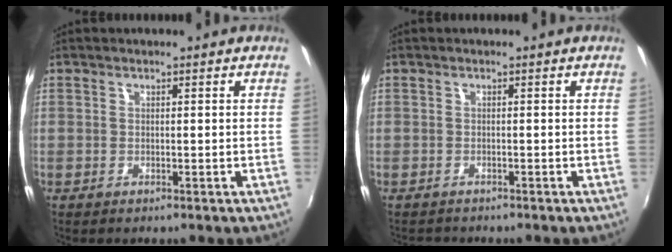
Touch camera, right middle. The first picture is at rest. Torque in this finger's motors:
{"motor_torque": [-0.23, -0.23, -0.14, -0.03]}